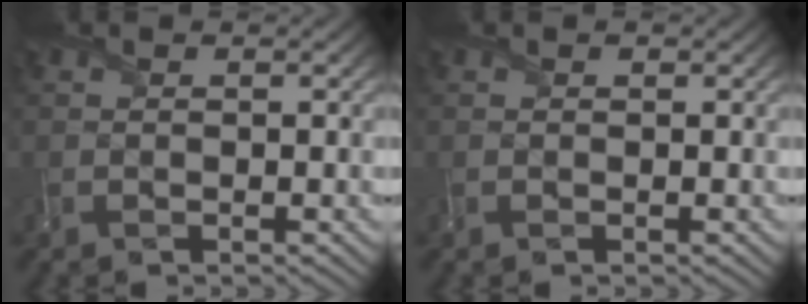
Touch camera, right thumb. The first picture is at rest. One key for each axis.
{"total": 0.0}